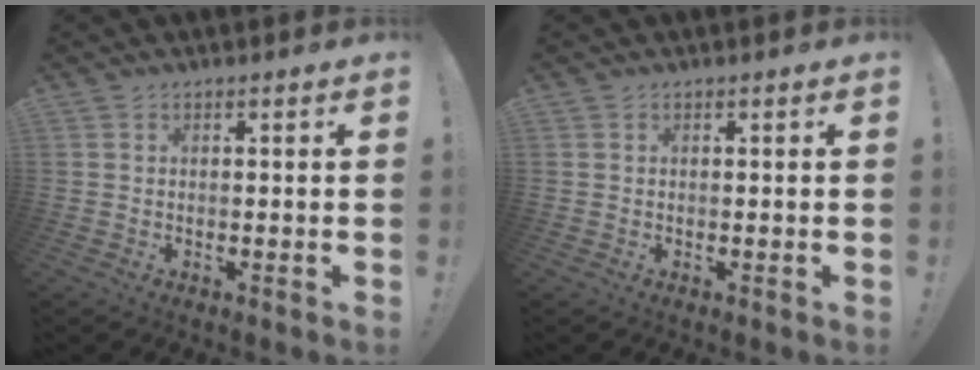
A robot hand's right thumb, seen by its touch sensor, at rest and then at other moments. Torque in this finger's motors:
{"motor_torque": [-0.21, -0.04, -0.20, 0.08, -0.01]}